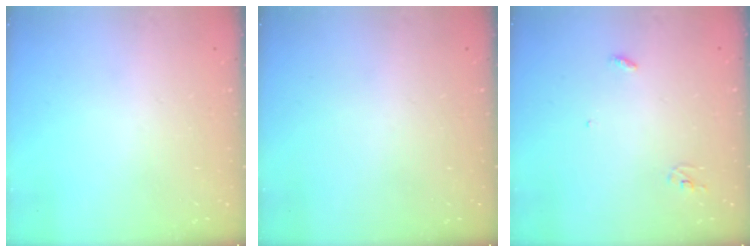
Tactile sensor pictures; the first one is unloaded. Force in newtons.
{"total": 0.0}
{"total": 2.9, "press": 2.9, "slide": 0.2}